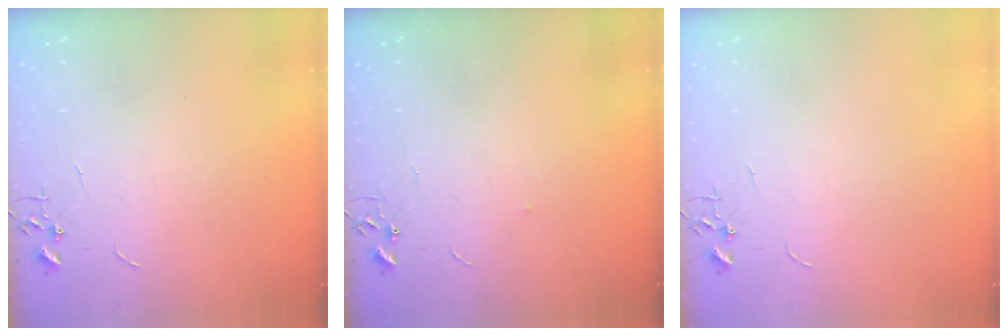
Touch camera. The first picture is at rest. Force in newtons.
{"total": 2.7, "press": 2.7, "slide": 0.4}
{"total": 0.0}